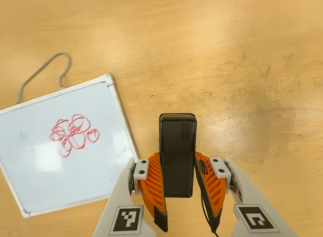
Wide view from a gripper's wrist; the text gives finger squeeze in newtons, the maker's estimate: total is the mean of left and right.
{"total": 4.4, "left": 2.9, "right": 5.9}